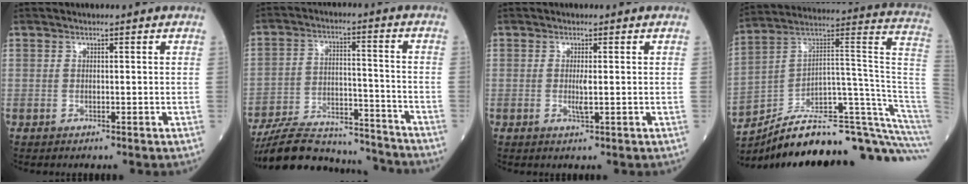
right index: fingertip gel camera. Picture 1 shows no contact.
{"total": 19.1, "force": [-18.0, 3.6, 5.2], "torque": [-0.115, 0.010, -0.277]}
{"total": 1.6, "force": [0.0, 0.1, 1.6], "torque": [-0.040, -0.004, 0.002]}
{"total": 27.9, "force": [-23.4, 2.6, 15.0], "torque": [-0.113, 0.044, -0.335]}